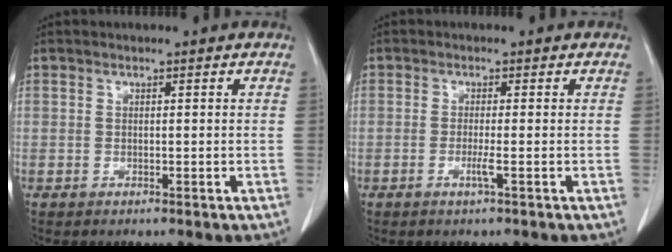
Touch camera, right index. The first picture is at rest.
{"total": 1.5, "force": [-0.6, -0.3, 1.4], "torque": [-0.028, -0.003, -0.012]}